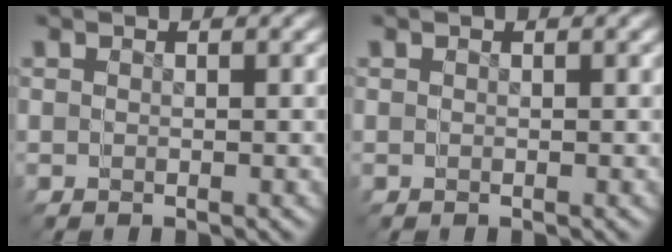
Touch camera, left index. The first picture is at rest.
{"total": 0.0}